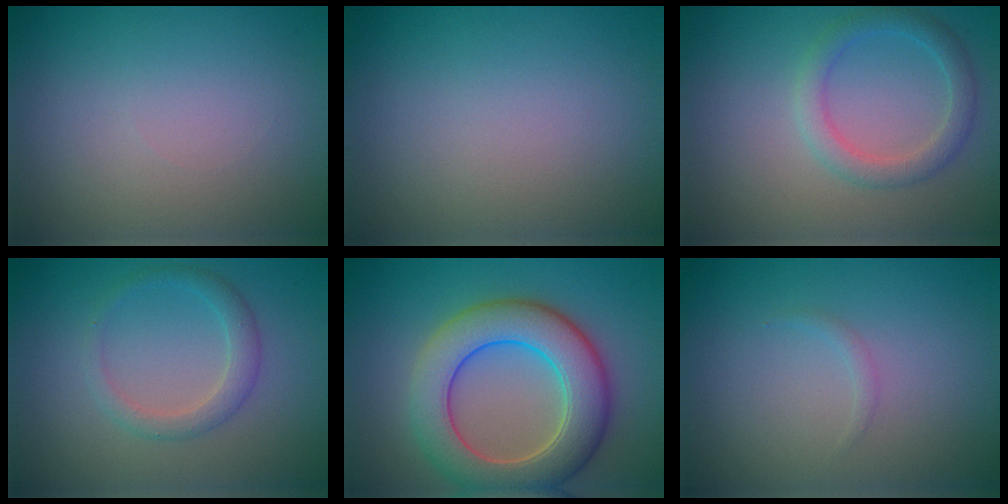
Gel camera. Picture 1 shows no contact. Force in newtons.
{"total": 0.0}
{"total": 2.5, "press": 2.5, "slide": 0.0}
{"total": 2.2, "press": 2.2, "slide": 0.1}
{"total": 8.4, "press": 8.4, "slide": 0.5}
{"total": 0.6, "press": 0.6, "slide": 0.1}